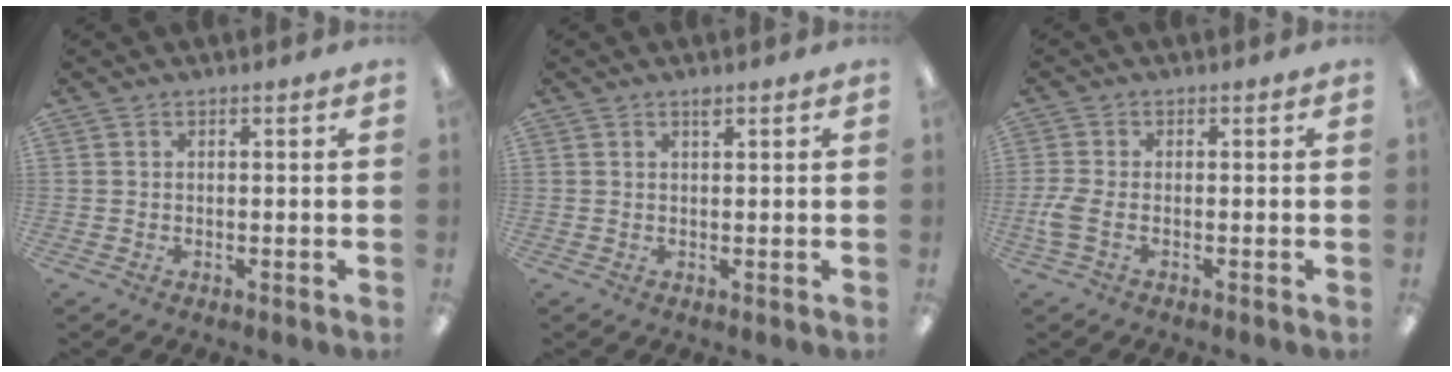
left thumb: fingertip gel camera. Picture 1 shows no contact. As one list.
[{"total": 1.3, "force": [1.0, 0.3, 0.7], "torque": [-0.018, 0.001, 0.017]}, {"total": 4.0, "force": [-0.9, 1.9, 3.4], "torque": [-0.077, 0.000, -0.018]}]